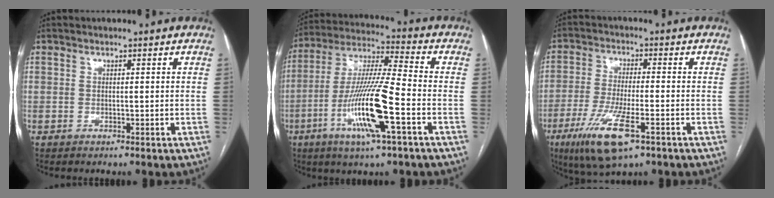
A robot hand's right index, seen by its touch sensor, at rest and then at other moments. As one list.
[{"total": 15.6, "force": [-5.5, 0.5, 14.6], "torque": [-0.293, -0.012, -0.104]}, {"total": 11.3, "force": [-5.7, 2.1, 9.5], "torque": [-0.193, -0.029, -0.096]}]